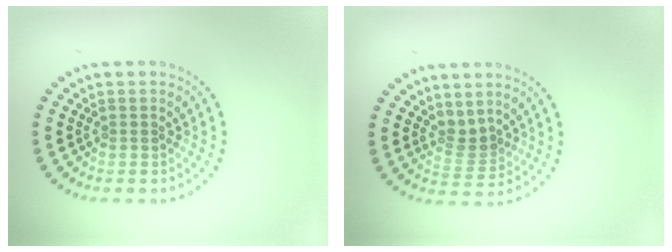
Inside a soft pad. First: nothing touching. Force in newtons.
{"total": 1.8, "press": 1.4, "slide": 1.2}